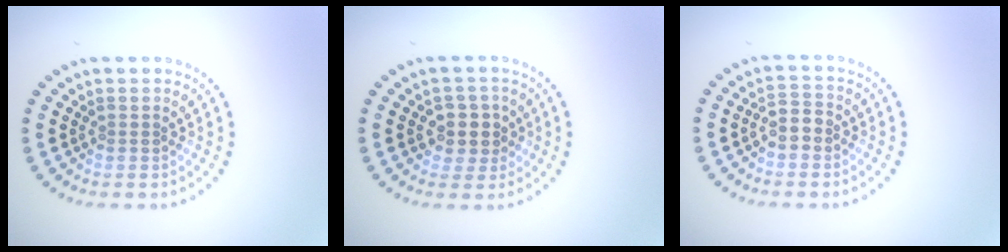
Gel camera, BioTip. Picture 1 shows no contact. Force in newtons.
{"total": 2.7, "press": 2.5, "slide": 1.1}
{"total": 1.9, "press": 1.6, "slide": 1.1}